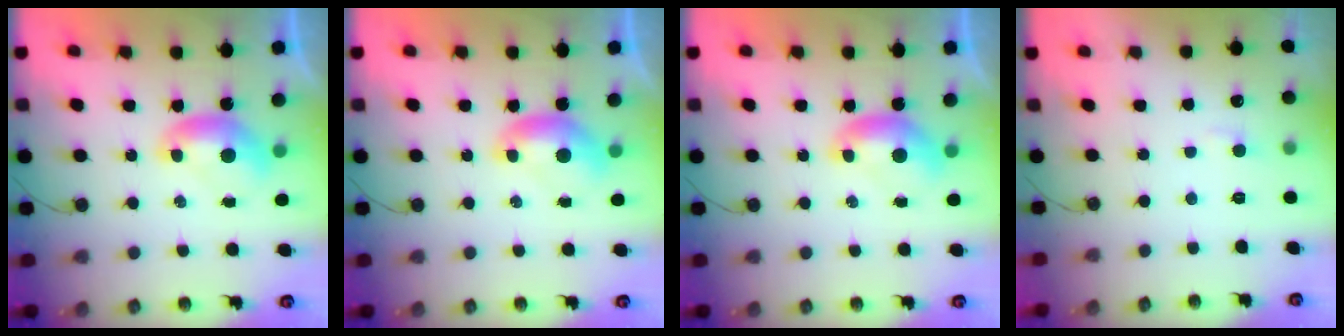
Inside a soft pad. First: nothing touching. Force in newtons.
{"total": 0.0}
{"total": 0.0}
{"total": 2.7, "press": 2.7, "slide": 0.4}